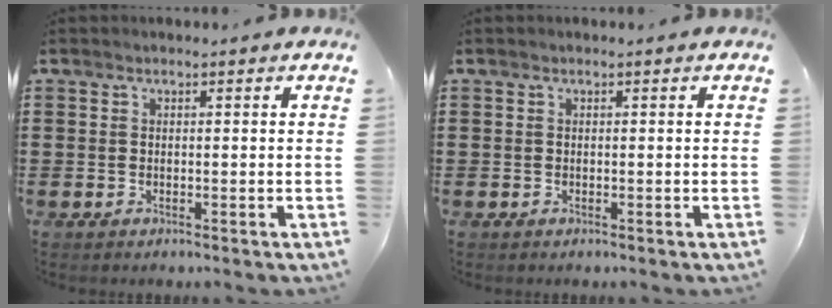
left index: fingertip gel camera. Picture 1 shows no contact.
{"total": 0.0}